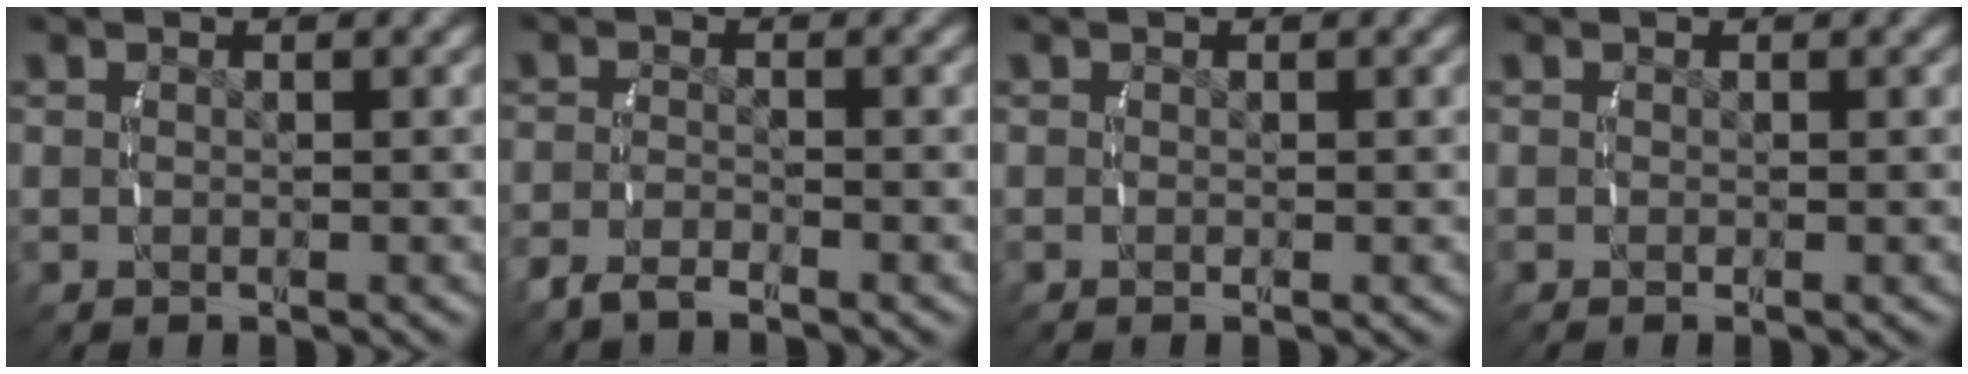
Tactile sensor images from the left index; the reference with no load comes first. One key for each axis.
{"total": 2.0, "fx": -1.9, "fy": 0.3, "fz": 0.5, "tx": -0.011, "ty": -0.002, "tz": -0.037}
{"total": 0.0}
{"total": 0.0}